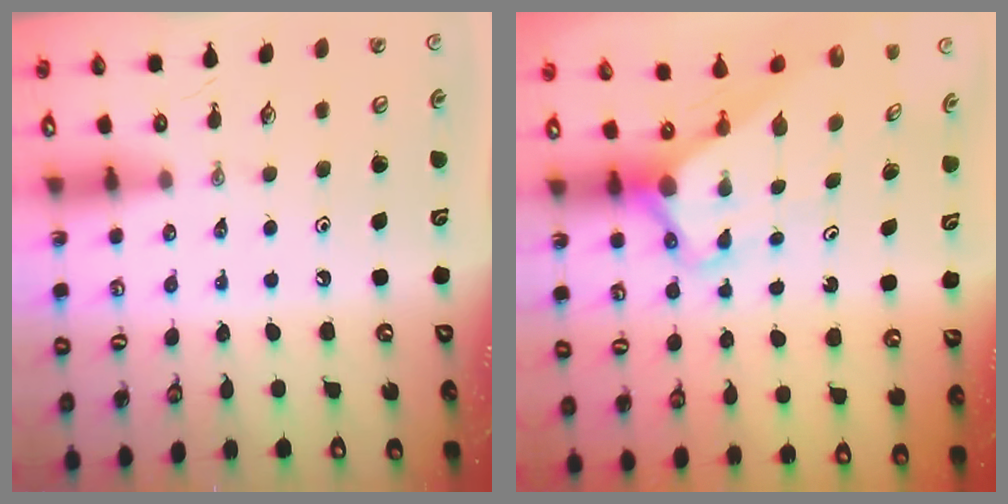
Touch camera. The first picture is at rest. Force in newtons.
{"total": 3.6, "press": 3.6, "slide": 0.2}